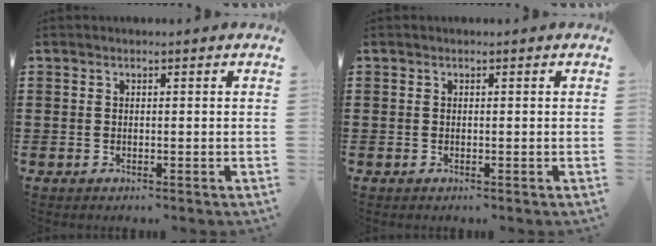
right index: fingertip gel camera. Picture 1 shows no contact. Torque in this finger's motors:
{"motor_torque": [0.73, 1.41, 0.00, 0.00]}